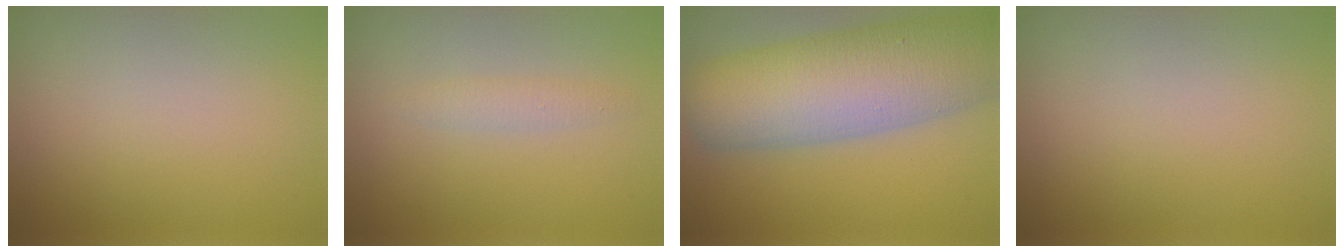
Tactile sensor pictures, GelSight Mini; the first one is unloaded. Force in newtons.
{"total": 1.3, "press": 1.3, "slide": 0.1}
{"total": 12.3, "press": 12.3, "slide": 0.8}
{"total": 0.0}